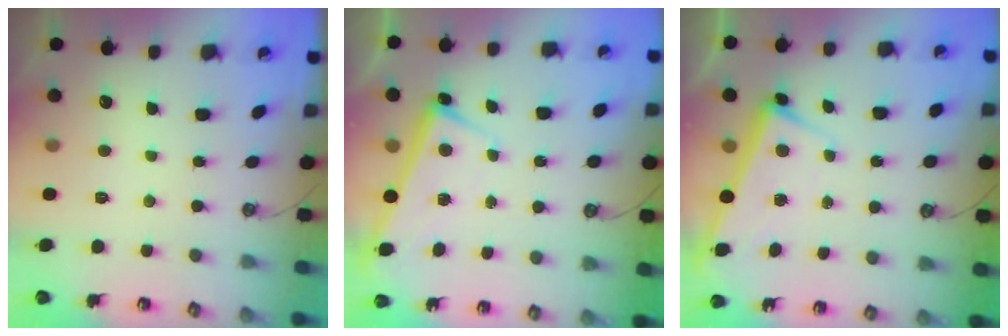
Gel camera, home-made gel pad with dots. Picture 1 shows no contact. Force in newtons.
{"total": 2.7, "press": 2.7, "slide": 0.5}
{"total": 2.6, "press": 2.5, "slide": 0.7}